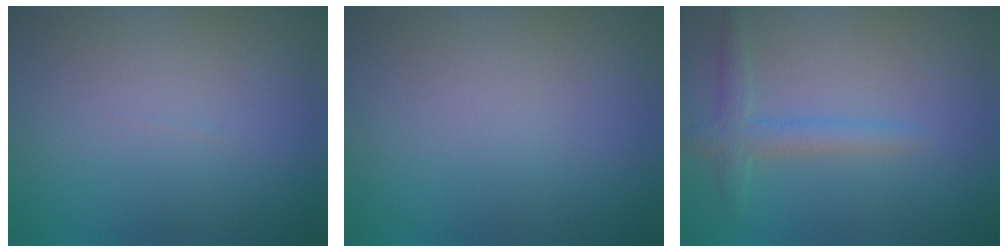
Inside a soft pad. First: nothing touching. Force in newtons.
{"total": 0.0}
{"total": 2.1, "press": 2.1, "slide": 0.2}